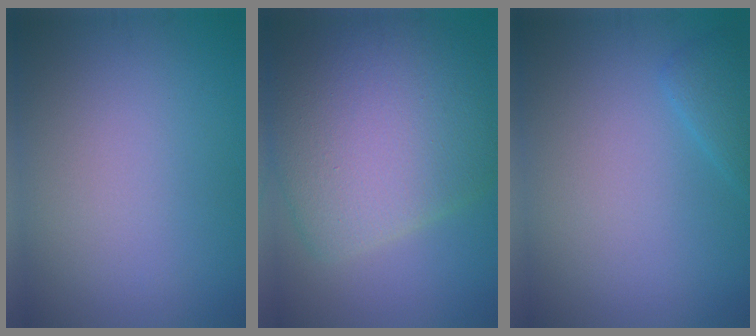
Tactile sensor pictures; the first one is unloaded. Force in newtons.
{"total": 10.6, "press": 10.5, "slide": 0.6}
{"total": 1.4, "press": 1.4, "slide": 0.1}